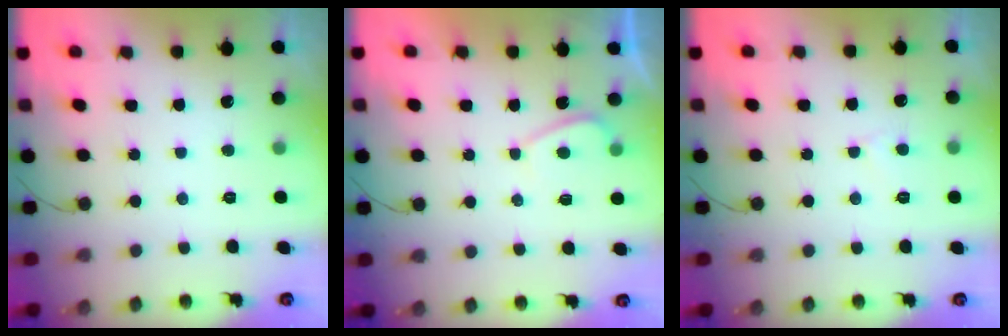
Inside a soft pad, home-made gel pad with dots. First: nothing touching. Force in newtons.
{"total": 1.6, "press": 1.4, "slide": 0.6}
{"total": 2.7, "press": 2.7, "slide": 0.2}